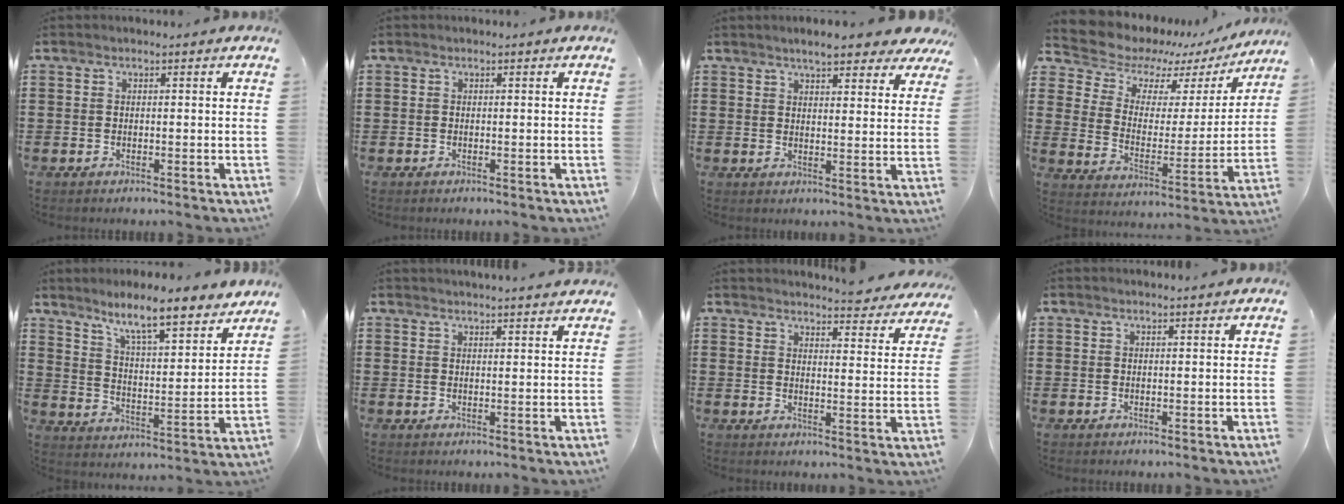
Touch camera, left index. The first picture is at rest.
{"total": 0.0}
{"total": 5.5, "force": [4.8, 0.8, 2.6], "torque": [-0.056, -0.010, 0.085]}
{"total": 7.4, "force": [6.5, 3.2, 1.3], "torque": [-0.059, -0.052, 0.111]}
{"total": 8.3, "force": [7.3, 0.3, 4.0], "torque": [-0.096, -0.044, 0.122]}
{"total": 2.1, "force": [2.1, -0.3, 0.1], "torque": [-0.006, -0.006, 0.041]}
{"total": 4.3, "force": [4.3, 0.1, 0.7], "torque": [-0.015, -0.030, 0.072]}
{"total": 0.9, "force": [0.8, -0.1, 0.3], "torque": [-0.007, -0.003, 0.017]}